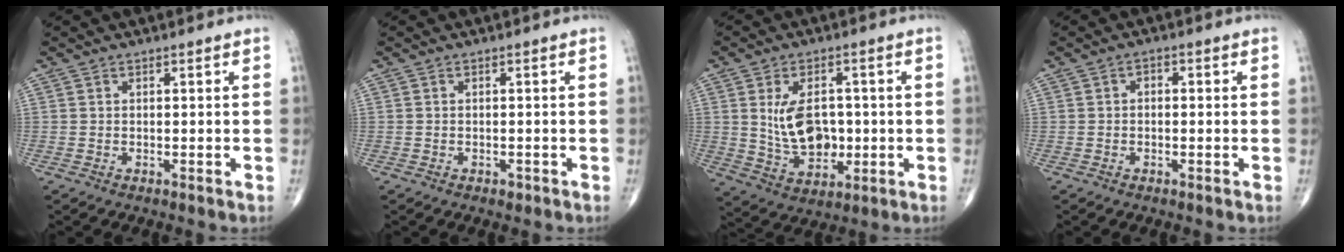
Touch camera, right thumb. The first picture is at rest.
{"total": 0.8, "force": [-0.5, 0.5, 0.4], "torque": [-0.005, 0.000, -0.007]}
{"total": 10.6, "force": [0.5, 6.9, 8.0], "torque": [-0.116, -0.006, 0.023]}
{"total": 1.5, "force": [0.0, 1.0, 1.1], "torque": [-0.008, 0.006, -0.005]}